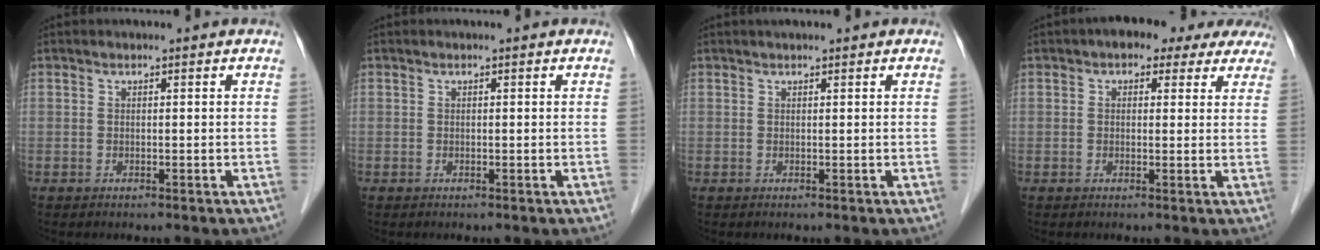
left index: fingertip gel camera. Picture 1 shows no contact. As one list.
[{"total": 0.0}, {"total": 1.6, "force": [1.2, 0.3, 0.9], "torque": [-0.013, 0.016, 0.017]}, {"total": 8.5, "force": [6.3, 4.4, 3.7], "torque": [-0.028, 0.027, 0.060]}]